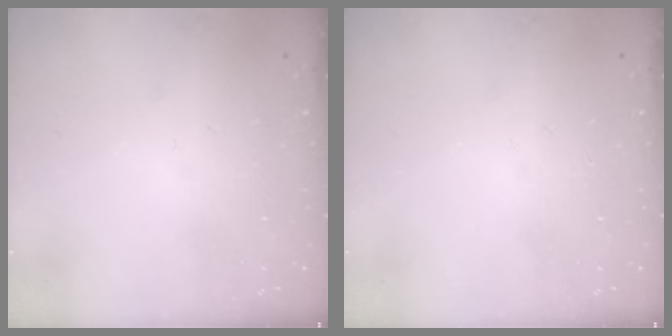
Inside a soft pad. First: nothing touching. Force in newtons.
{"total": 0.0}